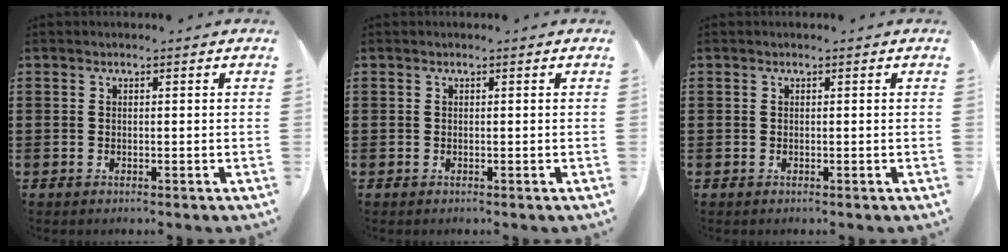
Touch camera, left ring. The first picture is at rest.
{"total": 0.0}
{"total": 0.0}